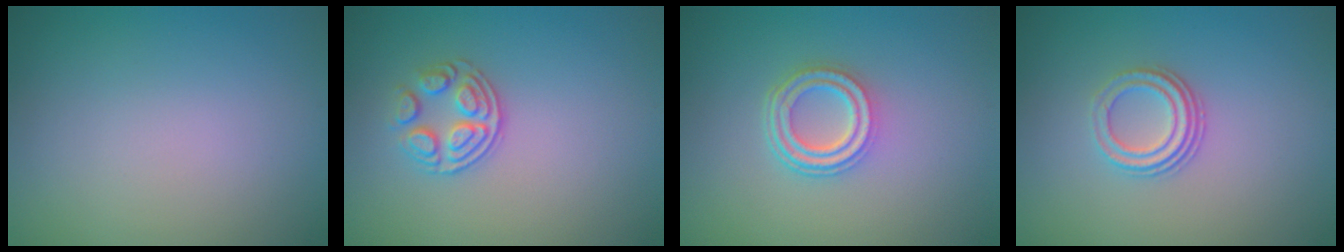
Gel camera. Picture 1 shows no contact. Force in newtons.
{"total": 2.9, "press": 2.5, "slide": 1.4}
{"total": 3.8, "press": 2.9, "slide": 2.6}
{"total": 3.0, "press": 2.3, "slide": 1.9}